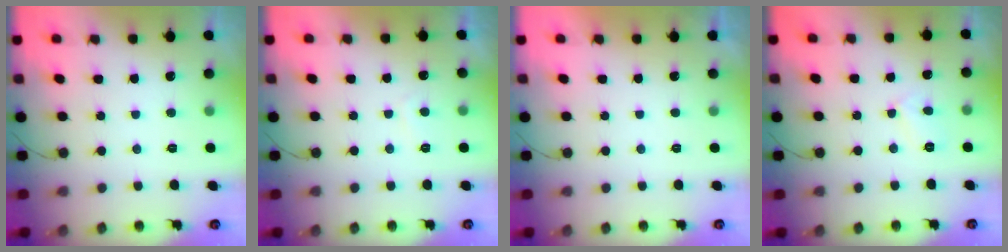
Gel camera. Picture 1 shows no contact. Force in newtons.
{"total": 0.7, "press": 0.5, "slide": 0.5}
{"total": 2.1, "press": 2.1, "slide": 0.4}
{"total": 3.8, "press": 3.8, "slide": 0.3}